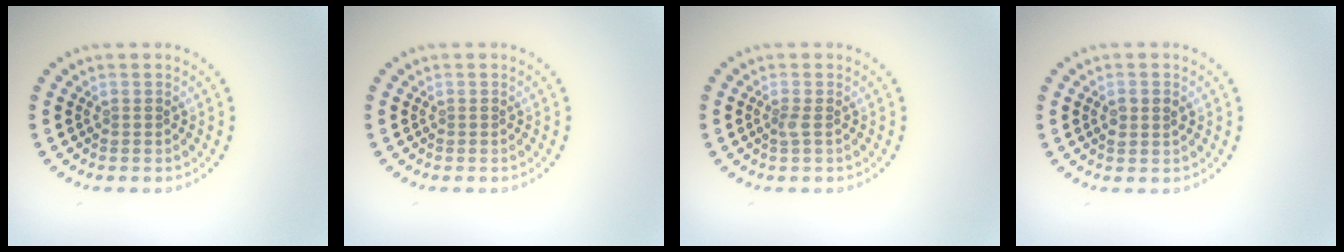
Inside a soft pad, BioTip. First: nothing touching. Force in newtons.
{"total": 0.0}
{"total": 0.7, "press": 0.5, "slide": 0.5}
{"total": 1.5, "press": 1.5, "slide": 0.3}